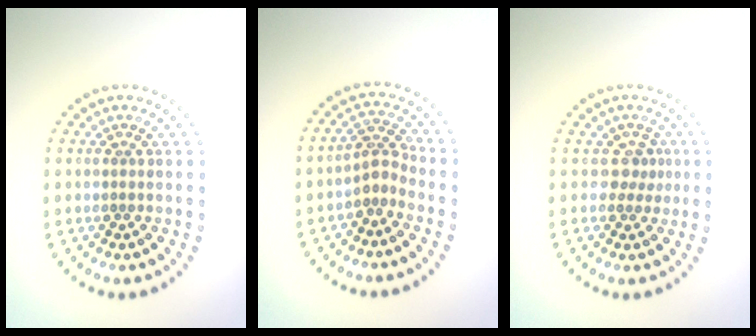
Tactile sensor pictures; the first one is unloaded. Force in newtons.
{"total": 2.3, "press": 1.6, "slide": 1.6}
{"total": 1.5, "press": 1.3, "slide": 0.9}